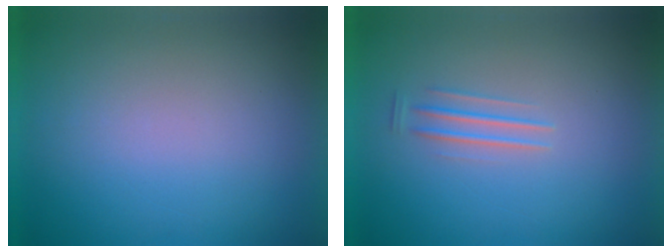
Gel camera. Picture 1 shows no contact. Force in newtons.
{"total": 1.3}